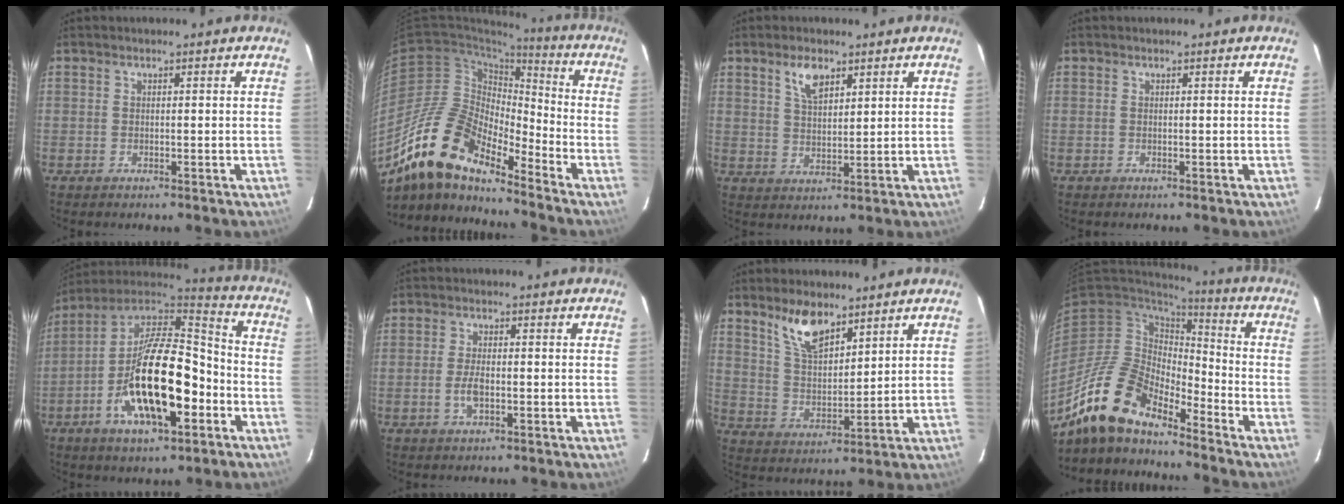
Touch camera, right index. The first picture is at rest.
{"total": 17.1, "force": [-13.6, 5.0, 9.1], "torque": [-0.160, -0.010, -0.269]}
{"total": 5.4, "force": [3.4, 2.5, 3.5], "torque": [-0.061, 0.002, 0.064]}
{"total": 0.0}
{"total": 22.0, "force": [-7.2, 8.8, 18.8], "torque": [-0.349, -0.006, -0.131]}
{"total": 3.7, "force": [-1.1, 1.6, 3.1], "torque": [-0.065, -0.002, -0.019]}
{"total": 9.1, "force": [6.5, 3.6, 5.2], "torque": [-0.095, 0.005, 0.132]}
{"total": 17.6, "force": [-13.9, 5.2, 9.5], "torque": [-0.167, -0.011, -0.273]}